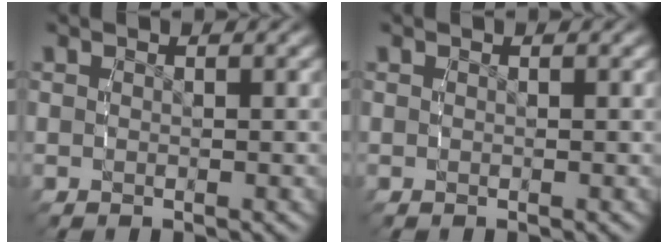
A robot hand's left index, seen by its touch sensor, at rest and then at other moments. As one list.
[{"total": 0.0}]